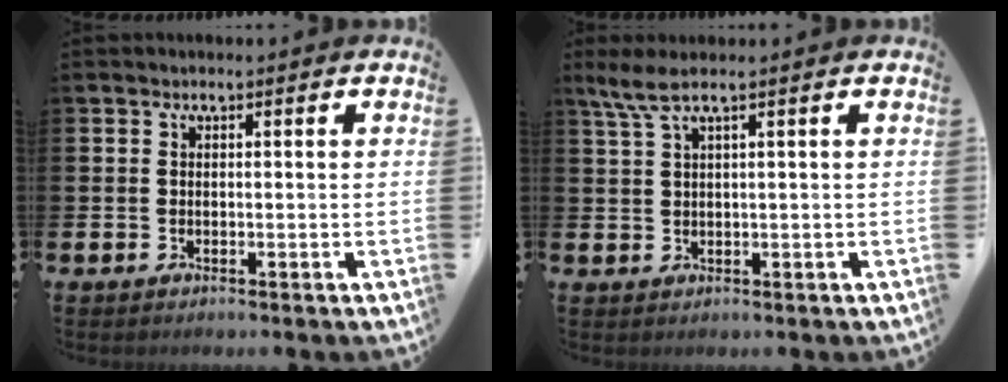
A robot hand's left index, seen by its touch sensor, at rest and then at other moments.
{"total": 3.0, "force": [1.7, 0.0, 2.4], "torque": [-0.054, 0.004, 0.031]}